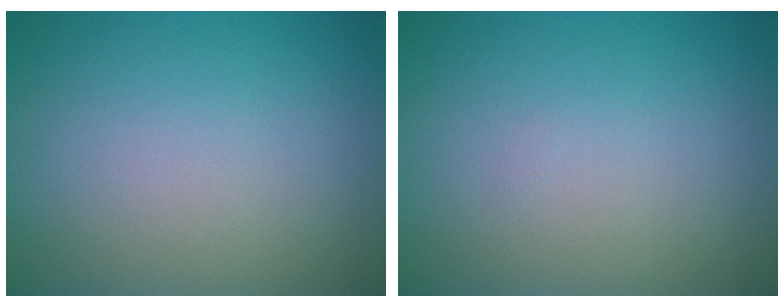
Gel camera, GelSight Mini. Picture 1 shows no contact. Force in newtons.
{"total": 0.0}